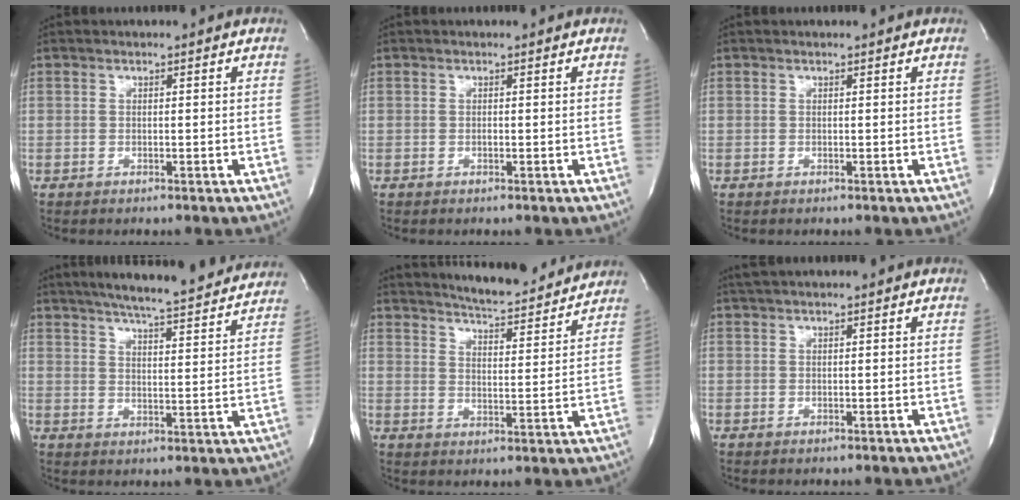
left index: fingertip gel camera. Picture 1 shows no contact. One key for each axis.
{"total": 0.0}
{"total": 0.0}
{"total": 20.1, "fx": 18.1, "fy": 1.7, "fz": 8.4, "tx": -0.134, "ty": -0.008, "tz": 0.233}
{"total": 13.2, "fx": 12.5, "fy": 1.3, "fz": 4.0, "tx": -0.065, "ty": -0.009, "tz": 0.170}
{"total": 3.2, "fx": 2.7, "fy": 0.2, "fz": 1.6, "tx": -0.023, "ty": 0.033, "tz": 0.046}